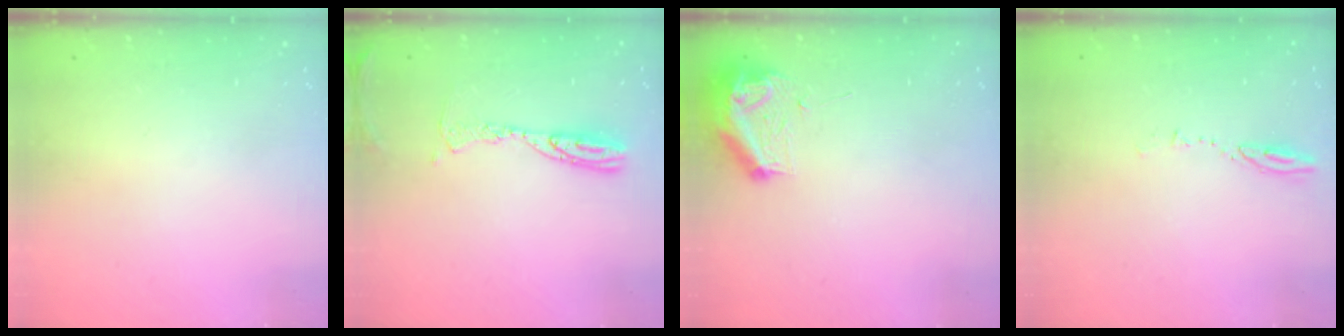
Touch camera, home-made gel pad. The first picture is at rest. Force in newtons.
{"total": 9.5, "press": 9.4, "slide": 0.9}
{"total": 8.7, "press": 8.6, "slide": 1.0}
{"total": 4.5, "press": 4.4, "slide": 0.5}